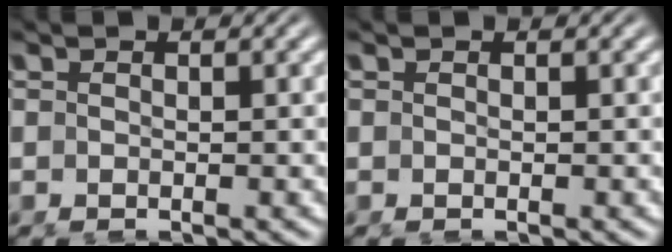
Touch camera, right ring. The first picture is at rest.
{"total": 0.0}